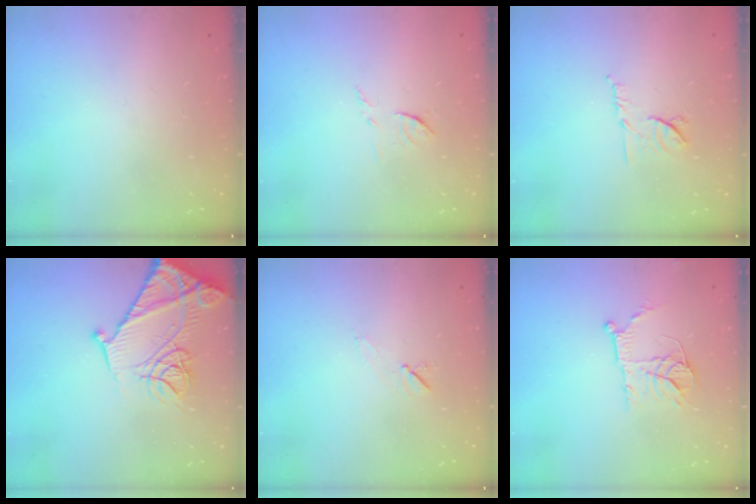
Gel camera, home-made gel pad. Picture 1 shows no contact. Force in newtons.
{"total": 6.7, "press": 6.7, "slide": 0.5}
{"total": 8.0, "press": 7.9, "slide": 1.0}
{"total": 19.3, "press": 19.2, "slide": 2.1}
{"total": 5.2, "press": 4.7, "slide": 2.1}
{"total": 11.2, "press": 11.1, "slide": 0.7}